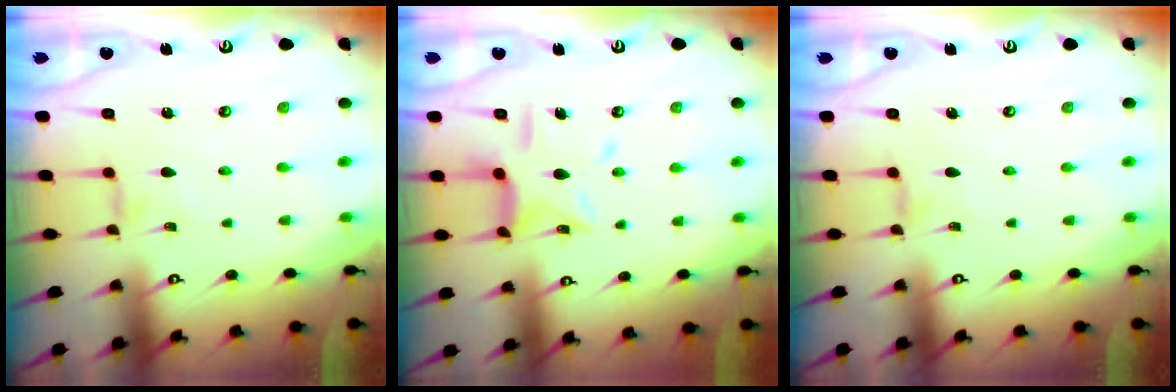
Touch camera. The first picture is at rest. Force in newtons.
{"total": 12.7, "press": 12.6, "slide": 0.9}
{"total": 0.8, "press": 0.8, "slide": 0.3}